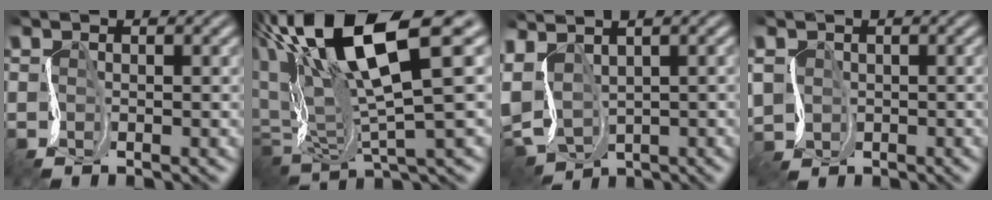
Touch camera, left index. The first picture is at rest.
{"total": 11.7, "force": [5.0, 3.1, 10.1], "torque": [-0.186, 0.019, 0.092]}
{"total": 5.9, "force": [-0.1, 4.1, 4.3], "torque": [-0.111, 0.005, 0.029]}
{"total": 4.0, "force": [-0.6, 3.9, 0.6], "torque": [-0.039, -0.005, -0.008]}